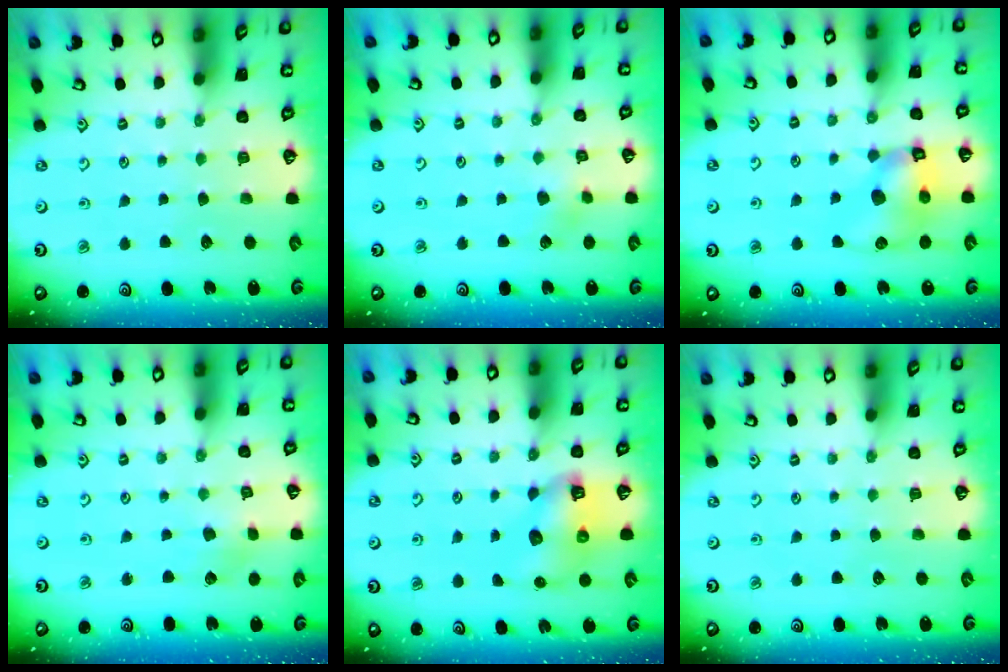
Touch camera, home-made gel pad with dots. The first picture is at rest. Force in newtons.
{"total": 3.0, "press": 2.9, "slide": 0.4}
{"total": 10.8, "press": 10.7, "slide": 1.5}
{"total": 2.3, "press": 2.3, "slide": 0.3}
{"total": 8.2, "press": 8.1, "slide": 1.3}
{"total": 0.0}